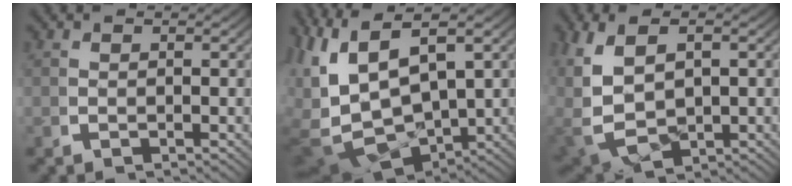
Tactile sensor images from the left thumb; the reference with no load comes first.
{"total": 14.8, "force": [-1.4, 11.1, 9.8], "torque": [-0.236, -0.066, 0.007]}
{"total": 7.7, "force": [-0.1, 5.3, 5.5], "torque": [-0.149, -0.035, 0.029]}